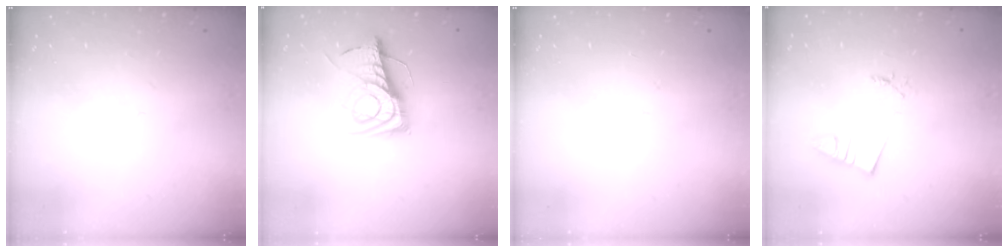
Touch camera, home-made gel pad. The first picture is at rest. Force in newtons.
{"total": 14.5, "press": 14.5, "slide": 0.4}
{"total": 0.0}
{"total": 2.1, "press": 2.1, "slide": 0.2}